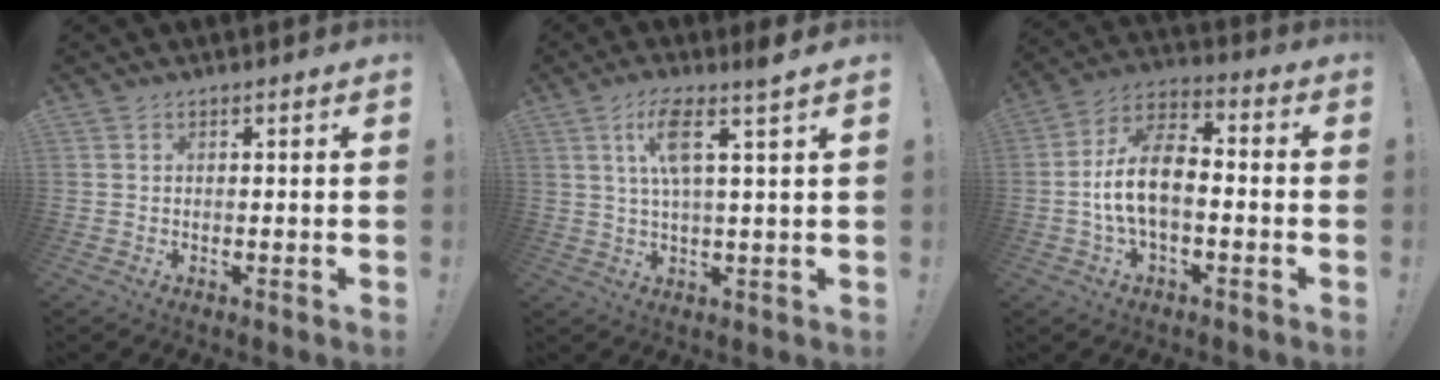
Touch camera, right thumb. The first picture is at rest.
{"total": 8.7, "force": [4.0, 0.2, 7.8], "torque": [-0.139, -0.011, 0.062]}
{"total": 12.7, "force": [-2.3, 6.8, 10.4], "torque": [-0.198, 0.016, -0.040]}